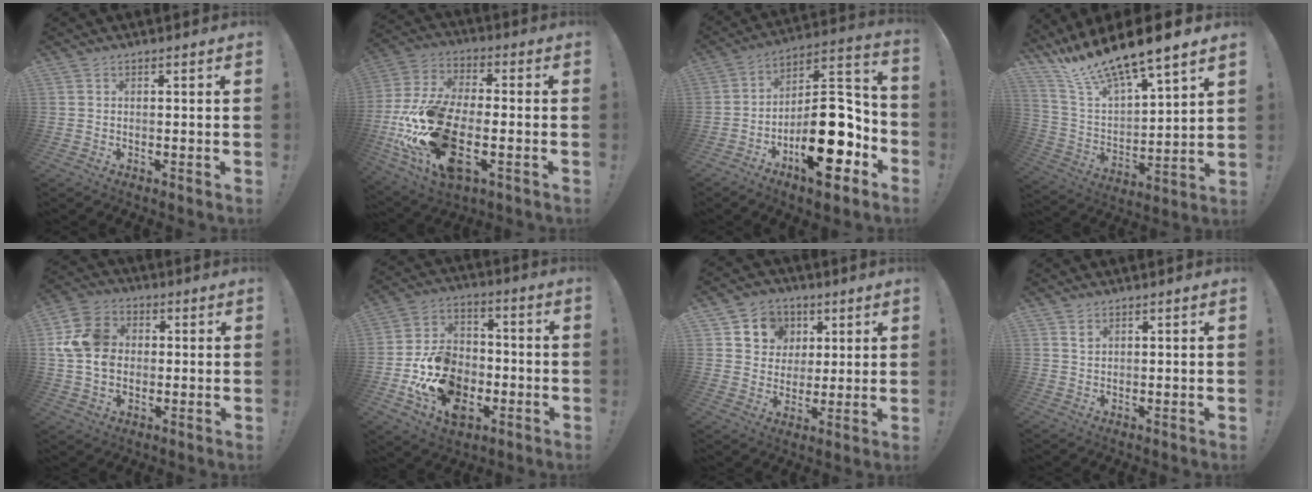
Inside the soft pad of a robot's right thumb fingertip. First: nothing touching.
{"total": 24.0, "force": [-6.4, 13.0, 19.2], "torque": [-0.383, 0.032, -0.098]}
{"total": 20.6, "force": [-7.6, 10.0, 16.3], "torque": [-0.240, 0.052, -0.111]}
{"total": 14.3, "force": [12.7, 2.1, 6.2], "torque": [-0.131, -0.104, 0.223]}
{"total": 14.3, "force": [1.1, 11.4, 8.6], "torque": [-0.157, 0.011, 0.027]}
{"total": 17.5, "force": [-6.3, 12.8, 10.2], "torque": [-0.172, 0.036, -0.102]}
{"total": 9.2, "force": [3.5, 8.3, 2.2], "torque": [-0.029, -0.021, 0.072]}
{"total": 1.5, "force": [1.0, 0.6, 0.8], "torque": [-0.006, -0.005, 0.017]}